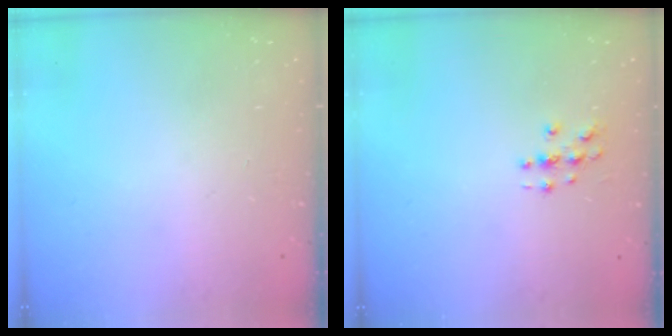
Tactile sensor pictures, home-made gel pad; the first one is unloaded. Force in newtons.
{"total": 2.8, "press": 2.8, "slide": 0.3}